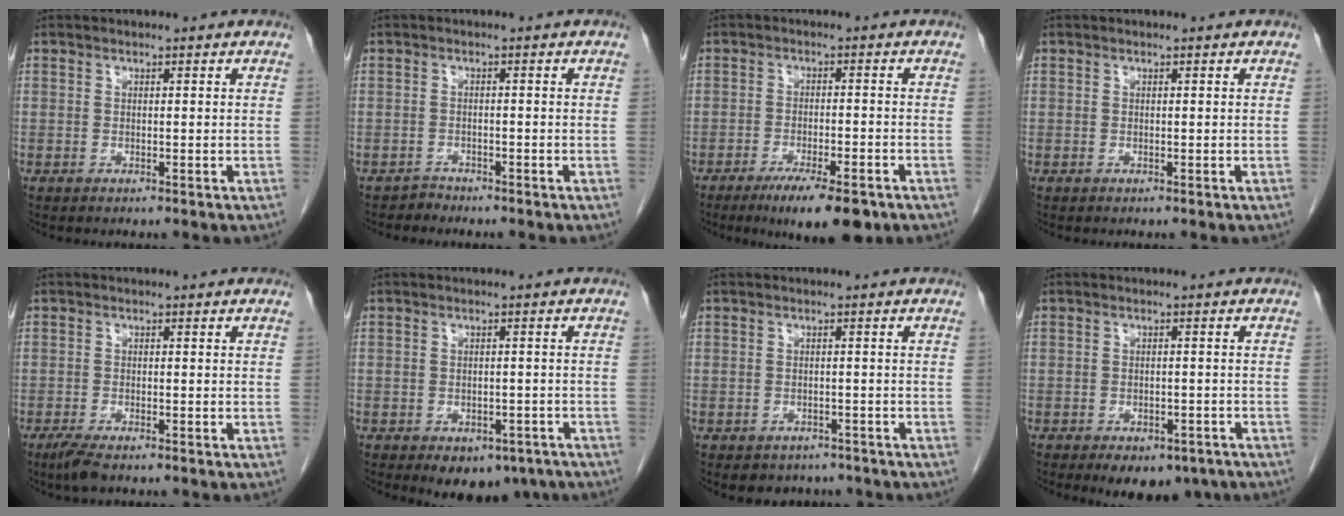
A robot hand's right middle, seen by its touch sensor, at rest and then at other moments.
{"total": 1.2, "force": [-1.1, 0.2, -0.6], "torque": [0.014, -0.003, -0.020]}
{"total": 9.3, "force": [-6.3, 1.8, 6.6], "torque": [-0.097, -0.016, -0.094]}
{"total": 0.0}
{"total": 3.0, "force": [-2.2, 0.5, 2.0], "torque": [-0.045, -0.009, -0.041]}
{"total": 7.6, "force": [-5.2, 4.4, 3.5], "torque": [-0.027, 0.006, -0.065]}
{"total": 4.5, "force": [-3.6, 2.6, 0.5], "torque": [0.003, 0.010, -0.043]}
{"total": 8.4, "force": [-6.0, 4.4, 3.9], "torque": [-0.040, 0.006, -0.077]}